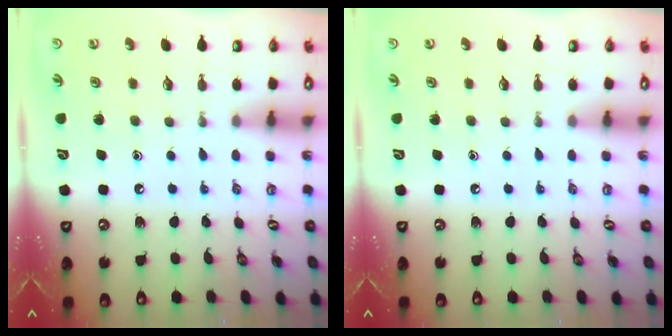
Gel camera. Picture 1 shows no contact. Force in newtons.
{"total": 0.0}